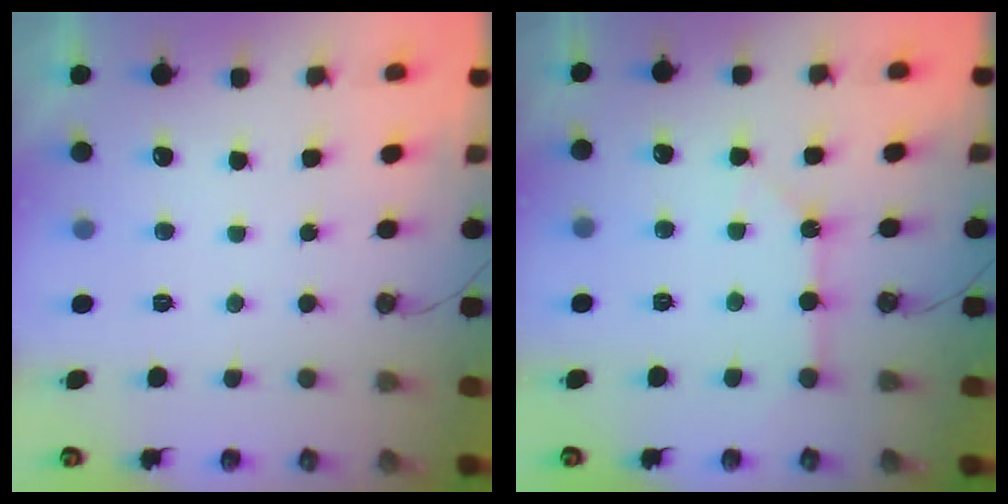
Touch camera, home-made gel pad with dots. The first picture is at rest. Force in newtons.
{"total": 2.5, "press": 2.5, "slide": 0.2}